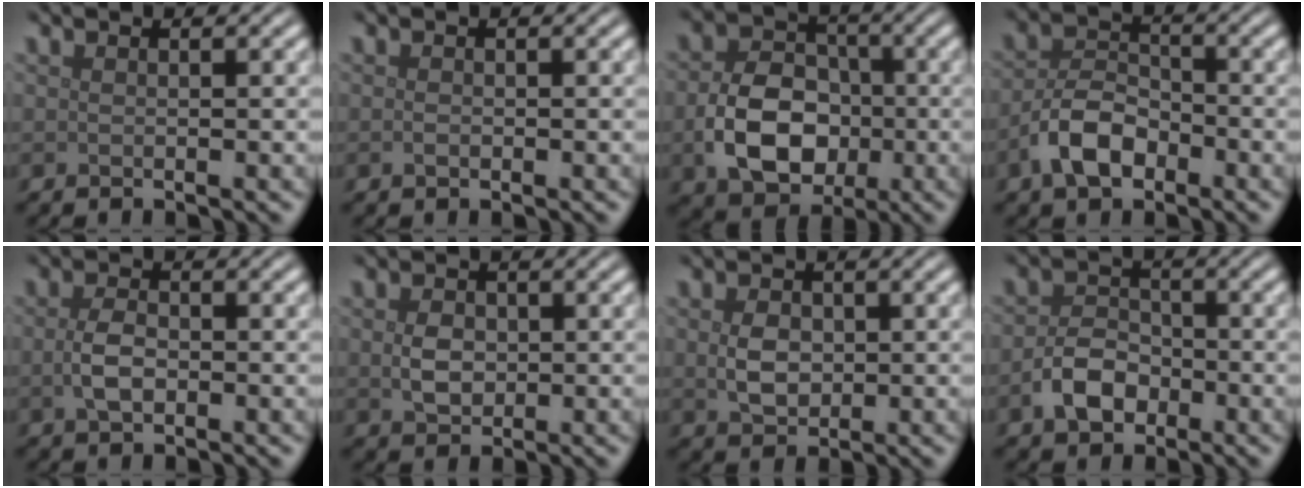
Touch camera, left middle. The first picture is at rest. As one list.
[{"total": 0.6, "force": [-0.2, 0.4, 0.4], "torque": [-0.008, -0.002, -0.003]}, {"total": 7.5, "force": [-1.8, 5.5, 4.8], "torque": [-0.091, -0.005, -0.030]}, {"total": 4.8, "force": [-2.5, 2.8, 3.0], "torque": [-0.054, 0.007, -0.053]}, {"total": 2.6, "force": [-0.4, 1.6, 2.1], "torque": [-0.047, -0.001, -0.009]}, {"total": 2.5, "force": [0.0, 1.9, 1.6], "torque": [-0.034, -0.002, 0.001]}, {"total": 2.9, "force": [0.1, 2.2, 1.9], "torque": [-0.042, -0.002, 0.003]}, {"total": 3.8, "force": [-1.7, 2.6, 2.2], "torque": [-0.038, 0.006, -0.038]}]